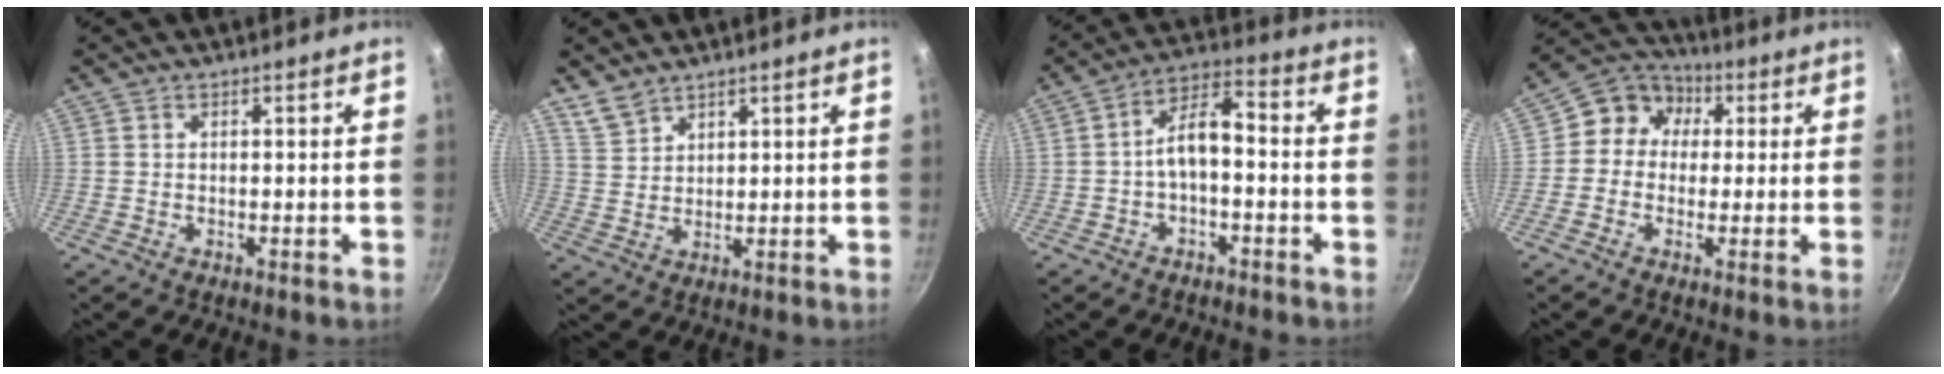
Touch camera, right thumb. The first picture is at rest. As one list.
[{"total": 4.2, "force": [3.6, 1.9, 1.0], "torque": [-0.017, -0.005, 0.081]}, {"total": 7.2, "force": [-1.8, 3.3, 6.1], "torque": [-0.103, 0.042, -0.038]}, {"total": 8.8, "force": [1.4, 7.9, 3.8], "torque": [-0.033, 0.019, -0.002]}]